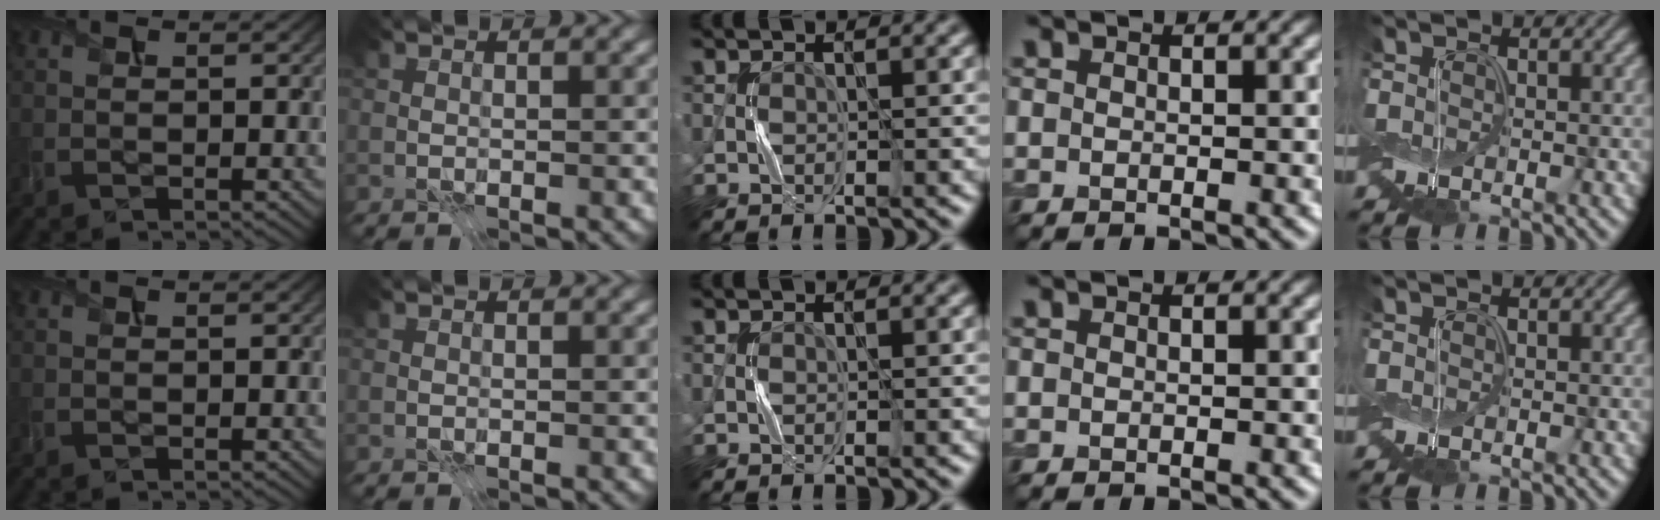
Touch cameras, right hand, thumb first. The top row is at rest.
{}